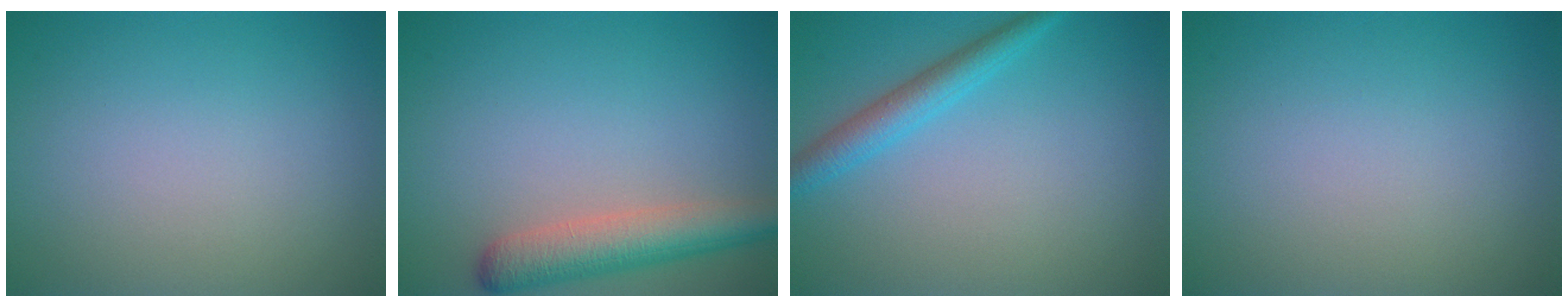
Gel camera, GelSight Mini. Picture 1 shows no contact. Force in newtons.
{"total": 4.7, "press": 4.7, "slide": 0.4}
{"total": 2.8, "press": 2.8, "slide": 0.2}
{"total": 0.0}